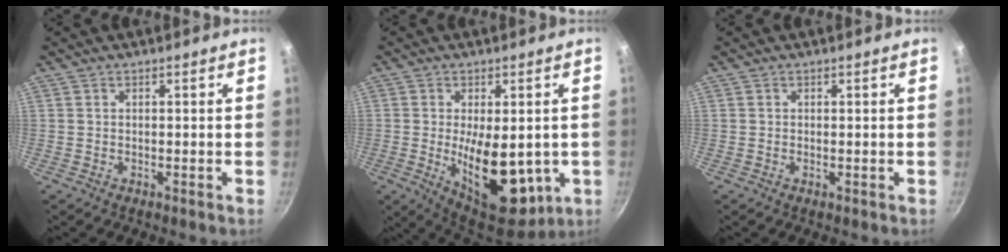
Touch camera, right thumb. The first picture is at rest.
{"total": 16.4, "force": [-2.7, 8.1, 14.0], "torque": [-0.189, -0.024, -0.014]}
{"total": 0.0}